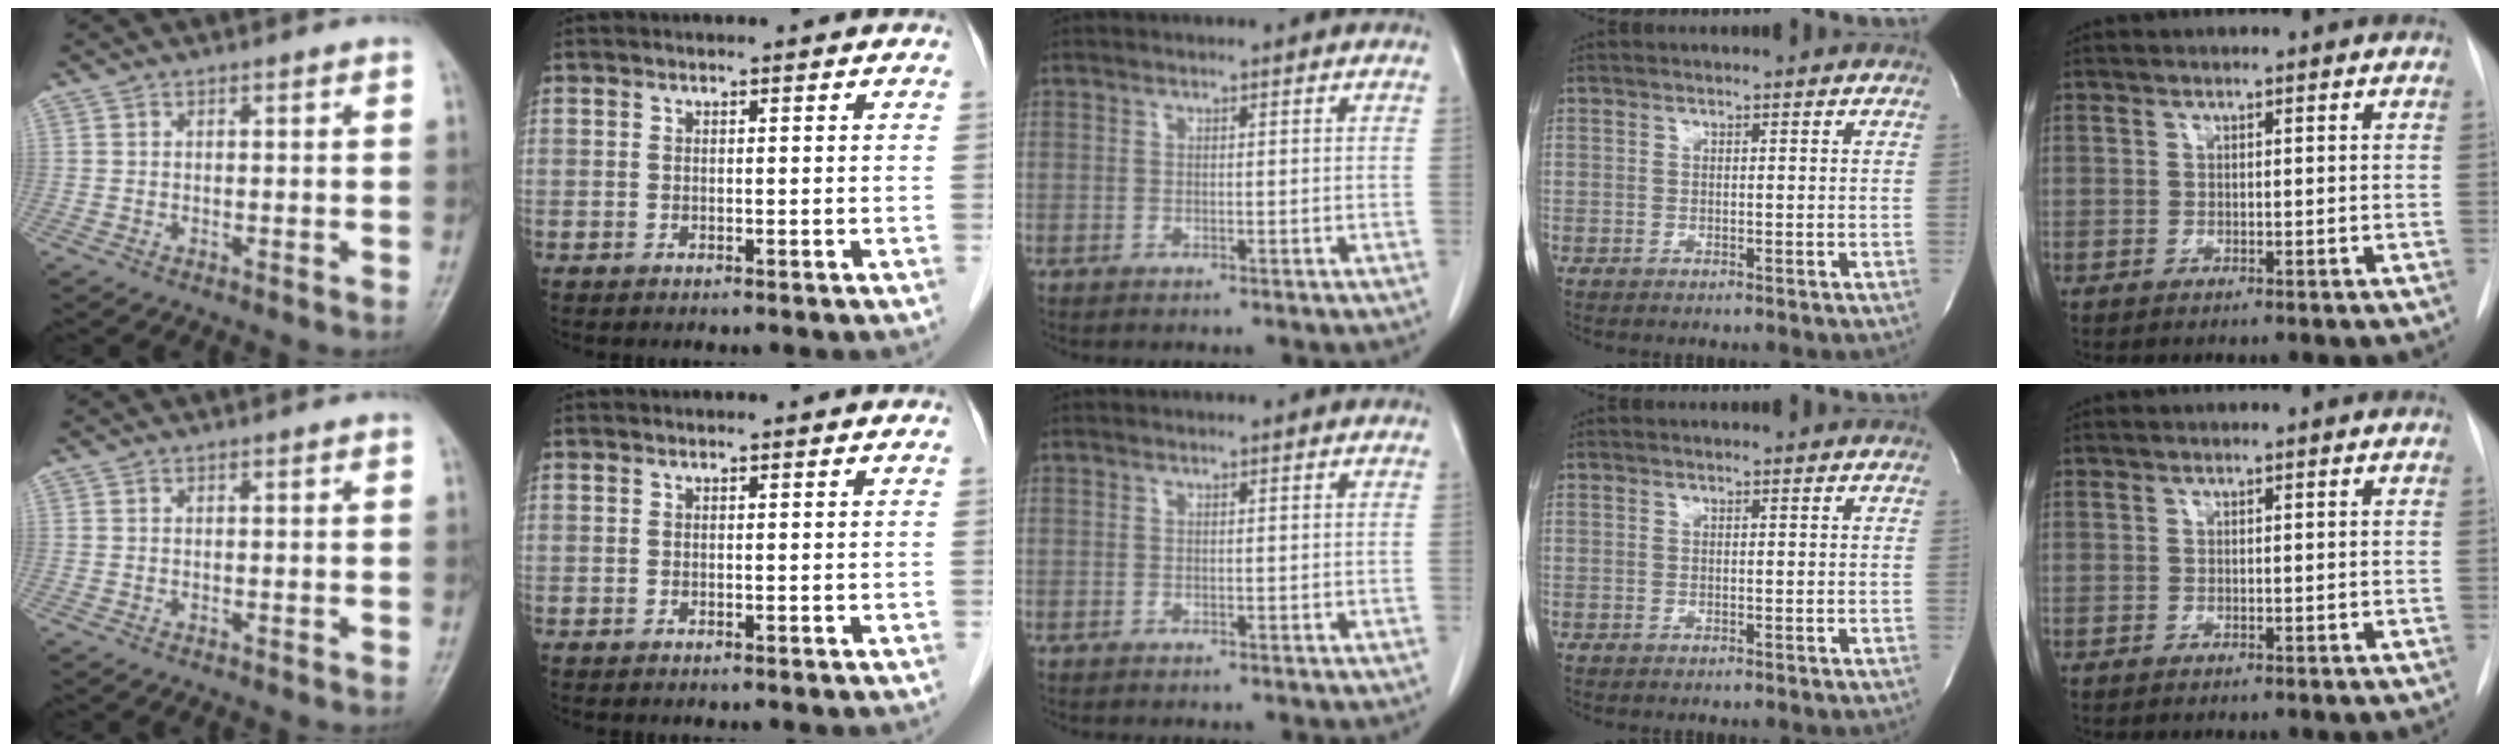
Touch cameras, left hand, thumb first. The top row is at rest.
{}